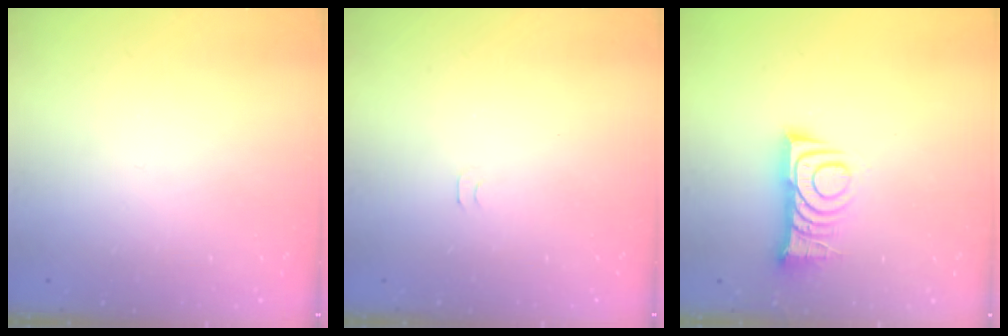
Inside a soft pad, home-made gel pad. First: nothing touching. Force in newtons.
{"total": 4.0, "press": 4.0, "slide": 0.6}
{"total": 10.8, "press": 10.8, "slide": 0.9}